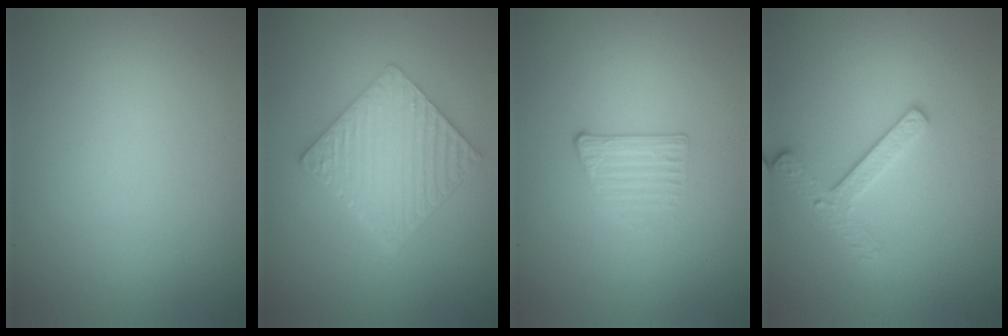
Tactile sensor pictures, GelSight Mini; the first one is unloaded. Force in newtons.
{"total": 6.4, "press": 4.6, "slide": 4.5}
{"total": 1.3, "press": 0.8, "slide": 1.0}
{"total": 2.4, "press": 2.3, "slide": 0.9}